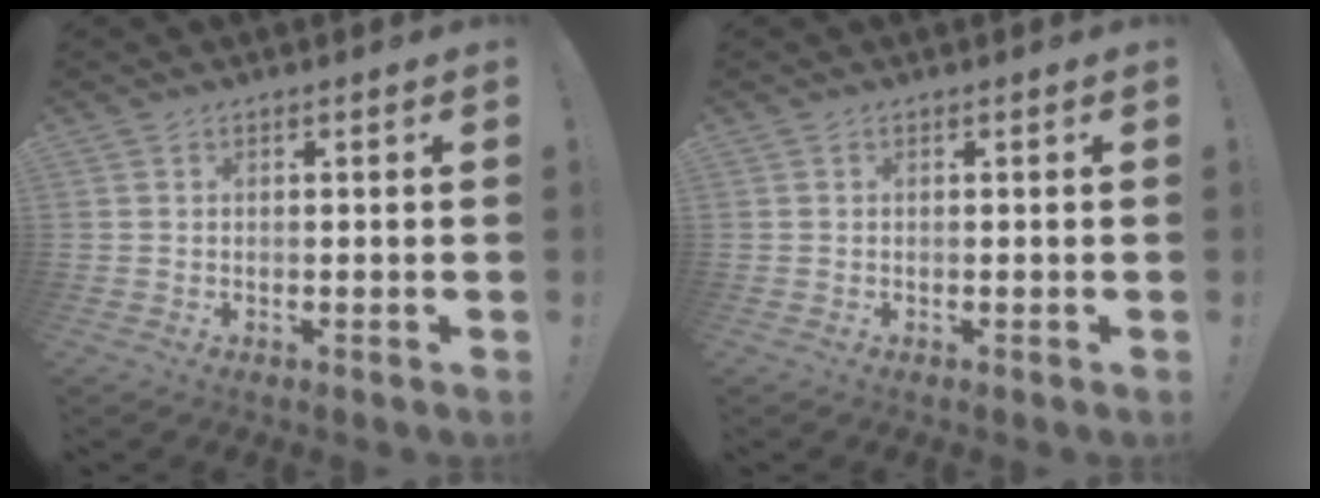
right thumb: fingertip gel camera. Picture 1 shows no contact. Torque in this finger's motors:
{"motor_torque": [-0.11, 0.11, 0.00, 0.00, 0.00]}